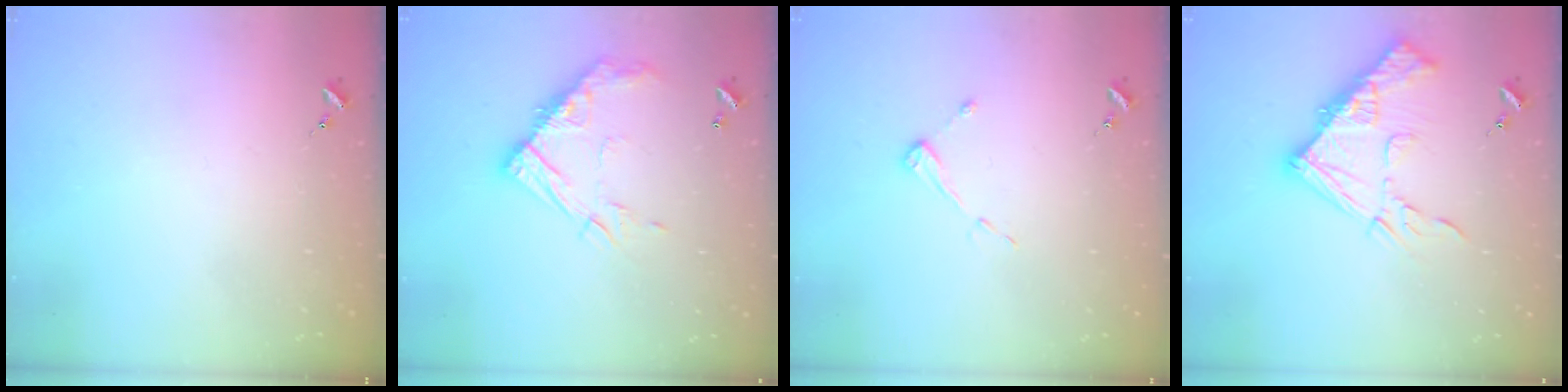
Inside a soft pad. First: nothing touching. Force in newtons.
{"total": 12.5, "press": 12.5, "slide": 1.0}
{"total": 4.3, "press": 4.3, "slide": 0.5}
{"total": 16.7, "press": 16.6, "slide": 1.8}